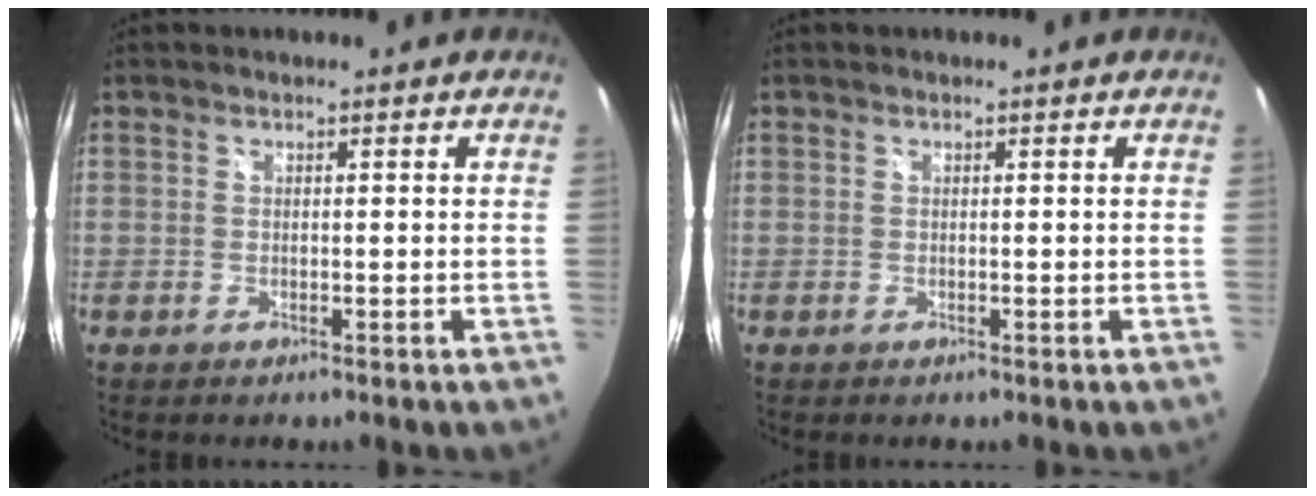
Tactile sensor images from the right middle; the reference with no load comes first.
{"total": 0.0}